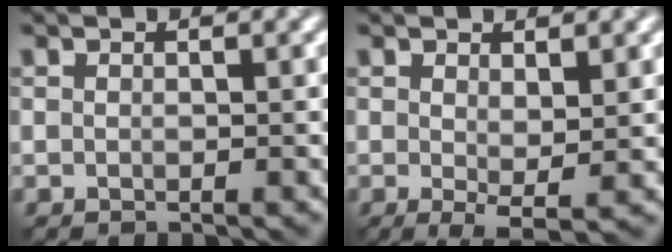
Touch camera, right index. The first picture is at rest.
{"total": 2.5, "force": [0.3, 0.7, 2.4], "torque": [-0.041, -0.011, 0.010]}